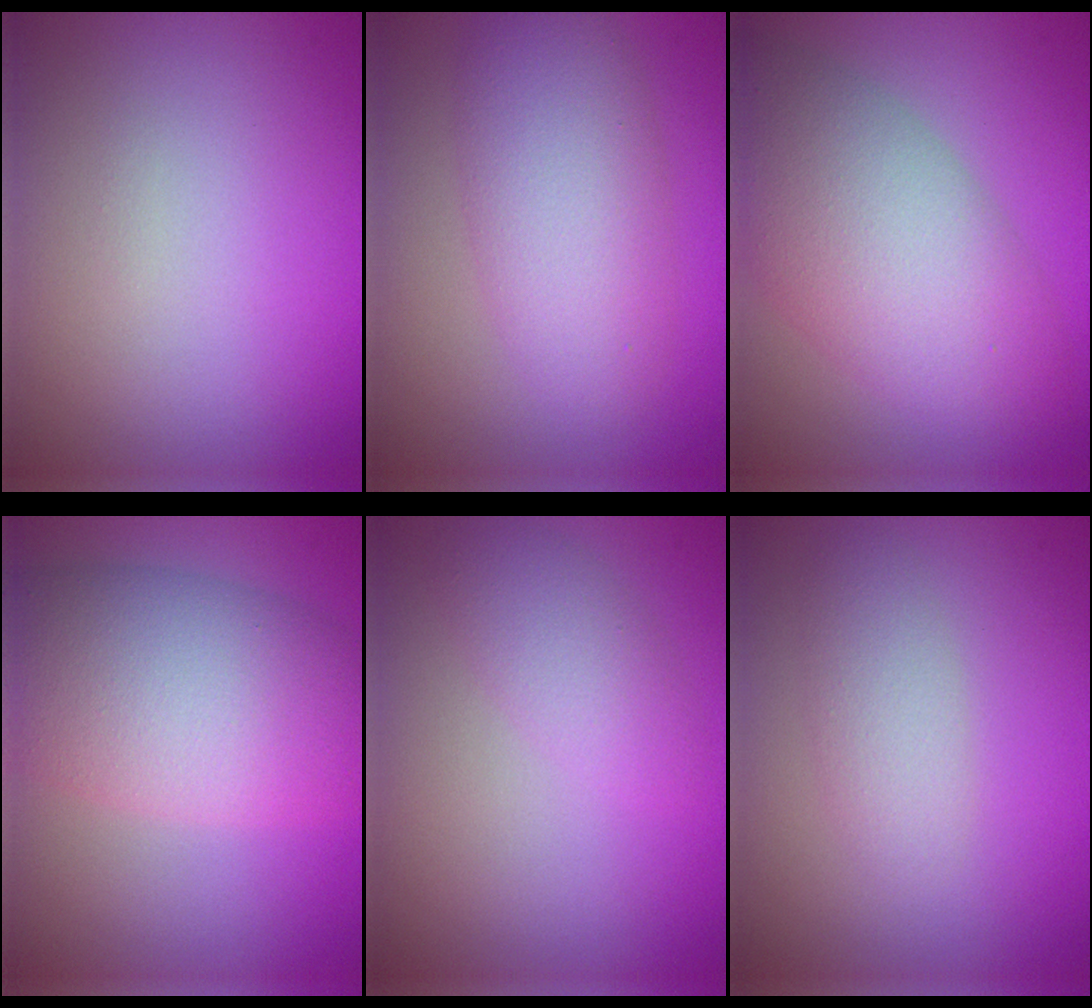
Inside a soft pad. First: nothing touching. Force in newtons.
{"total": 5.9, "press": 5.9, "slide": 0.1}
{"total": 8.5, "press": 8.5, "slide": 0.0}
{"total": 9.4, "press": 9.4, "slide": 0.3}
{"total": 2.5, "press": 2.5, "slide": 0.1}
{"total": 2.5, "press": 2.5, "slide": 0.1}